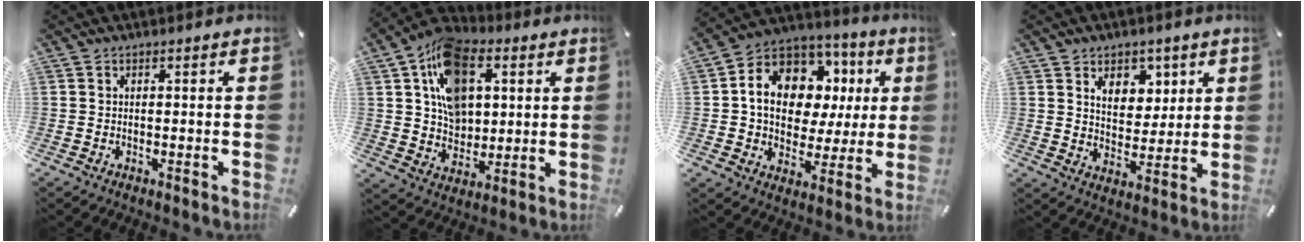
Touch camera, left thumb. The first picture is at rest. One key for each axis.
{"total": 15.2, "fx": 5.4, "fy": 11.1, "fz": 8.8, "tx": -0.153, "ty": -0.006, "tz": 0.105}
{"total": 14.3, "fx": 3.5, "fy": 11.4, "fz": 7.9, "tx": -0.146, "ty": -0.019, "tz": 0.069}
{"total": 7.8, "fx": 4.1, "fy": 6.0, "fz": 3.1, "tx": -0.038, "ty": -0.018, "tz": 0.067}